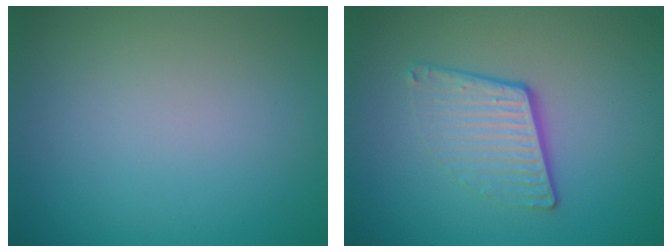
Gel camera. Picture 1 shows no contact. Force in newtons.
{"total": 4.1, "press": 2.6, "slide": 3.1}